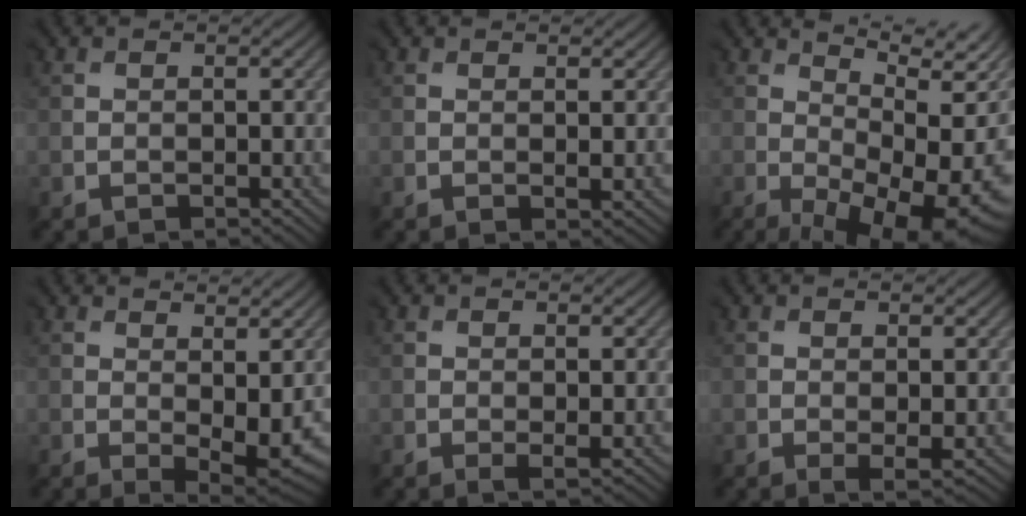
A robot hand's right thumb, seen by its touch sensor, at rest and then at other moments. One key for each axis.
{"total": 1.2, "fx": 0.4, "fy": 0.3, "fz": 1.1, "tx": -0.024, "ty": -0.003, "tz": 0.008}
{"total": 15.2, "fx": -4.1, "fy": 5.7, "fz": 13.5, "tx": -0.155, "ty": -0.004, "tz": -0.031}
{"total": 5.5, "fx": 0.7, "fy": 2.1, "fz": 5.0, "tx": -0.076, "ty": -0.010, "tz": 0.023}
{"total": 1.5, "fx": 0.0, "fy": 0.6, "fz": 1.3, "tx": -0.028, "ty": -0.003, "tz": 0.003}
{"total": 2.3, "fx": -0.1, "fy": 0.9, "fz": 2.1, "tx": -0.043, "ty": -0.006, "tz": 0.003}